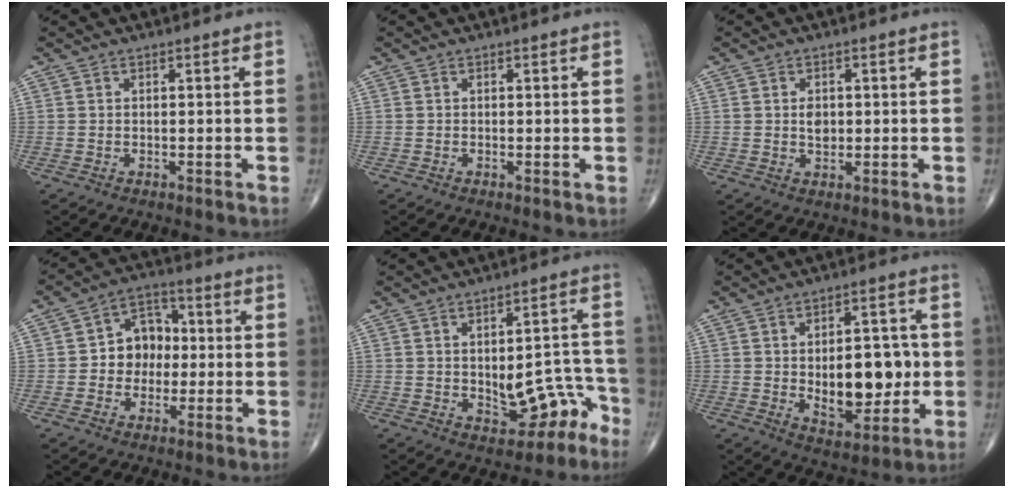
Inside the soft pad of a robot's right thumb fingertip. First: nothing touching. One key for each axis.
{"total": 0.0}
{"total": 2.6, "fx": 0.2, "fy": 1.8, "fz": 1.9, "tx": -0.021, "ty": -0.002, "tz": 0.005}
{"total": 8.7, "fx": -0.2, "fy": 7.1, "fz": 5.2, "tx": -0.040, "ty": 0.027, "tz": -0.012}
{"total": 9.5, "fx": -3.5, "fy": 5.5, "fz": 6.9, "tx": -0.051, "ty": 0.048, "tz": -0.034}
{"total": 14.5, "fx": -0.7, "fy": 8.0, "fz": 12.1, "tx": -0.132, "ty": 0.004, "tz": 0.003}